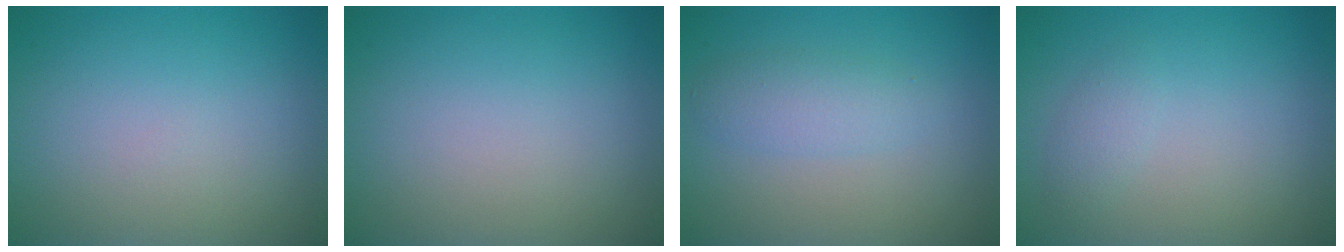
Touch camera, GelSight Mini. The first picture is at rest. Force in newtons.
{"total": 0.0}
{"total": 2.3, "press": 2.3, "slide": 0.2}
{"total": 2.3, "press": 2.3, "slide": 0.2}